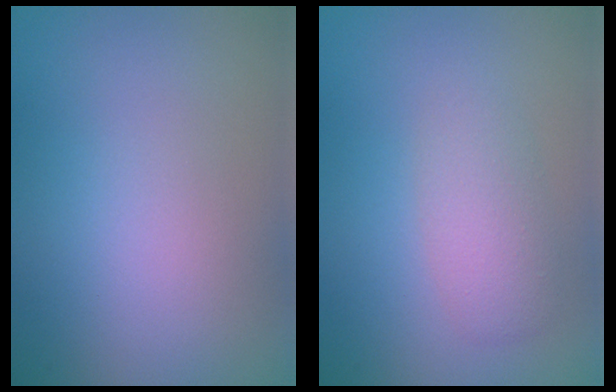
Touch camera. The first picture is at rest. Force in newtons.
{"total": 2.6, "press": 2.6, "slide": 0.3}